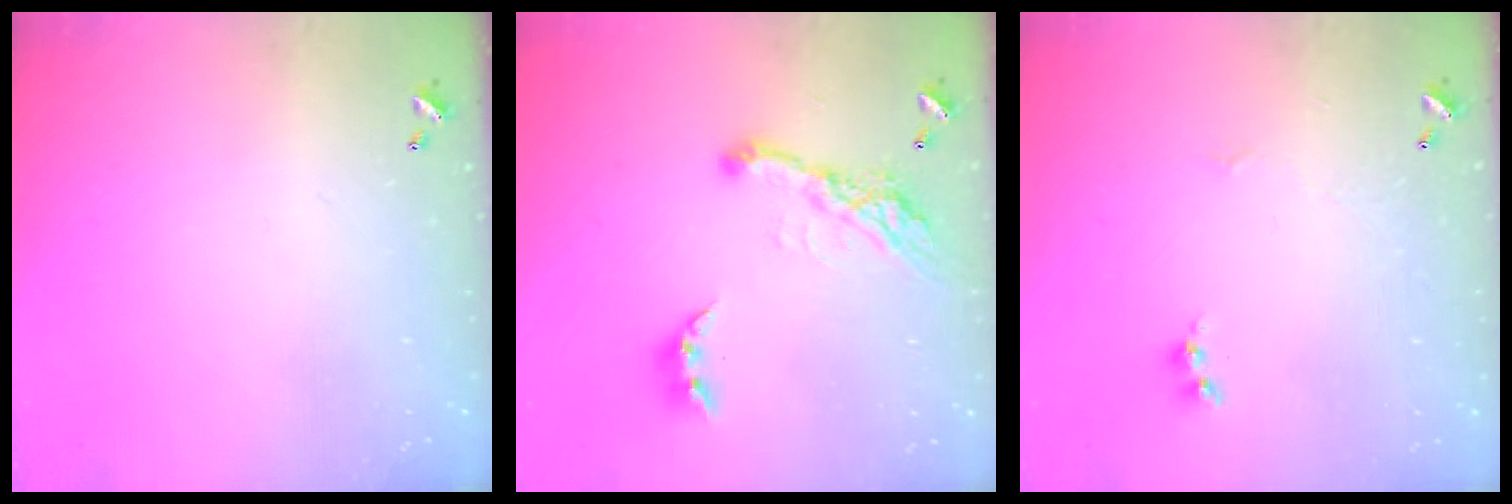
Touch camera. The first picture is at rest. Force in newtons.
{"total": 15.5, "press": 15.4, "slide": 1.4}
{"total": 1.6, "press": 1.5, "slide": 0.4}